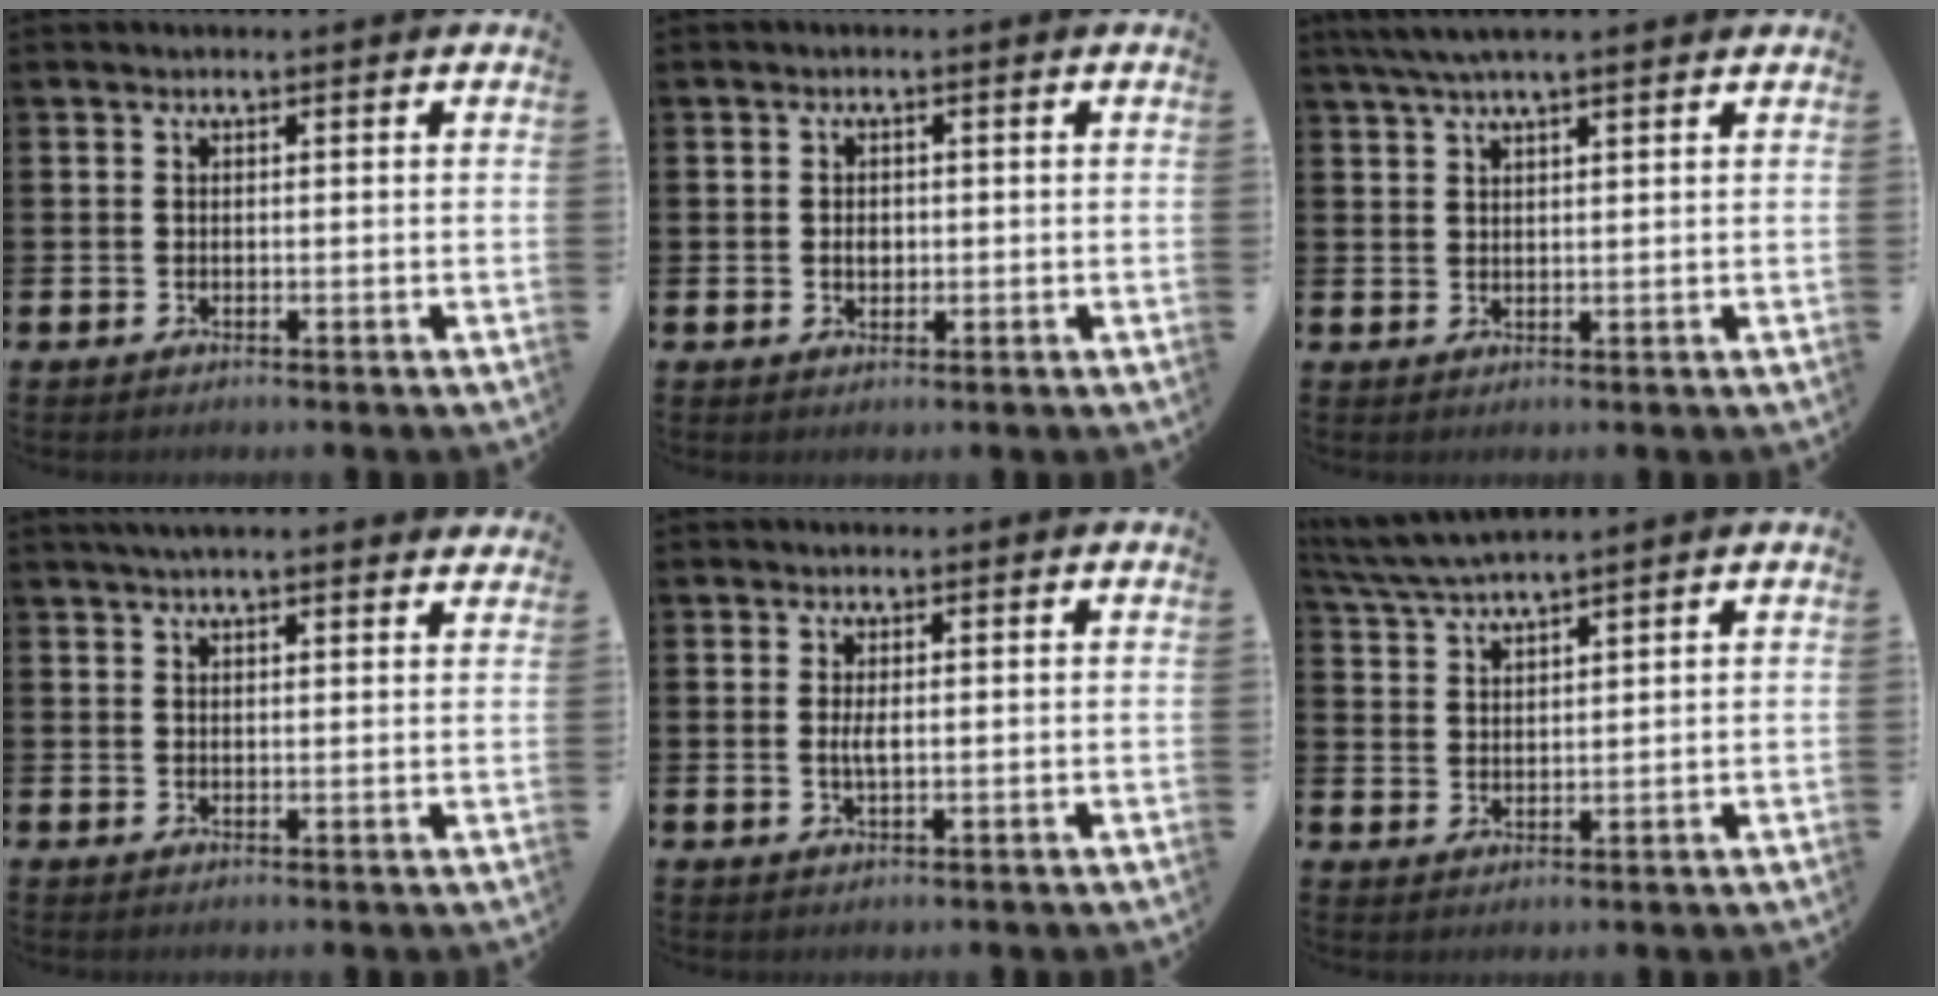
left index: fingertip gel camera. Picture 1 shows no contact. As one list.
[{"total": 1.9, "force": [-0.1, 1.4, 1.3], "torque": [-0.011, 0.002, -0.006]}, {"total": 4.1, "force": [3.4, 0.6, 2.3], "torque": [-0.051, -0.002, 0.062]}, {"total": 3.2, "force": [3.0, 0.4, 1.0], "torque": [-0.026, -0.005, 0.055]}, {"total": 2.0, "force": [0.2, 0.7, 1.9], "torque": [-0.030, -0.001, 0.000]}, {"total": 4.2, "force": [4.1, -0.2, 1.0], "torque": [-0.039, -0.017, 0.076]}]